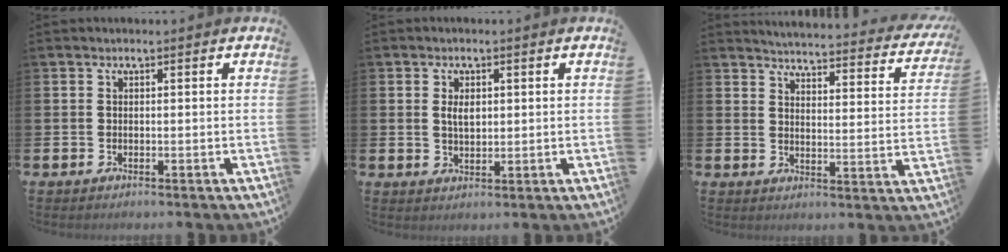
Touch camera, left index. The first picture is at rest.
{"total": 2.3, "force": [0.8, 1.4, 1.7], "torque": [-0.018, -0.001, 0.009]}
{"total": 4.3, "force": [4.2, 0.4, 0.7], "torque": [-0.028, -0.044, 0.066]}